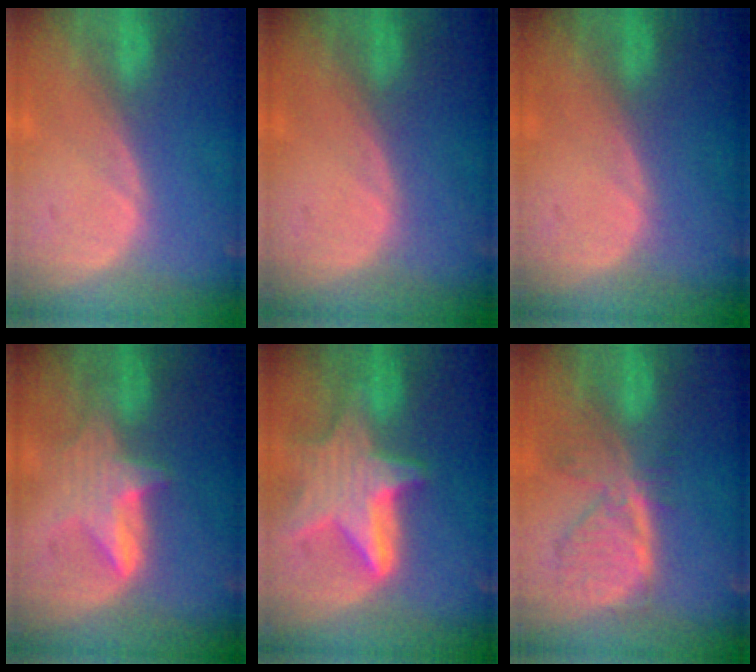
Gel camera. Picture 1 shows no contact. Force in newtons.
{"total": 0.0}
{"total": 0.0}
{"total": 5.5, "press": 5.5, "slide": 0.2}
{"total": 9.3, "press": 9.3, "slide": 0.7}
{"total": 7.9, "press": 6.9, "slide": 4.0}